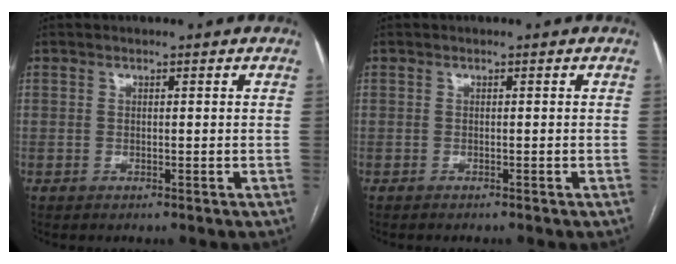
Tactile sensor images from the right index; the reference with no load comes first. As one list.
[{"total": 1.3, "force": [-1.2, 0.1, 0.5], "torque": [-0.006, -0.001, -0.013]}]